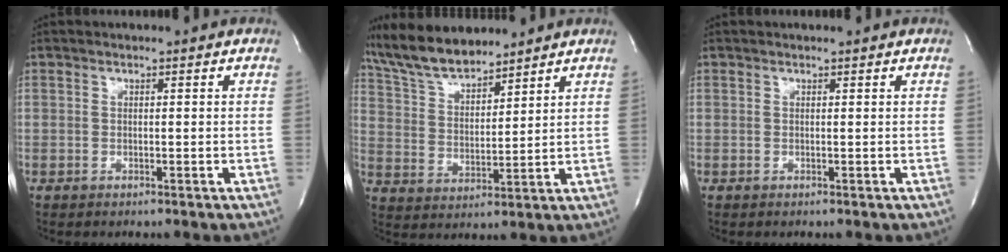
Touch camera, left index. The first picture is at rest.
{"total": 10.1, "force": [9.2, 2.1, 3.4], "torque": [-0.074, 0.008, 0.177]}
{"total": 0.6, "force": [0.6, 0.0, 0.0], "torque": [-0.001, 0.008, 0.005]}